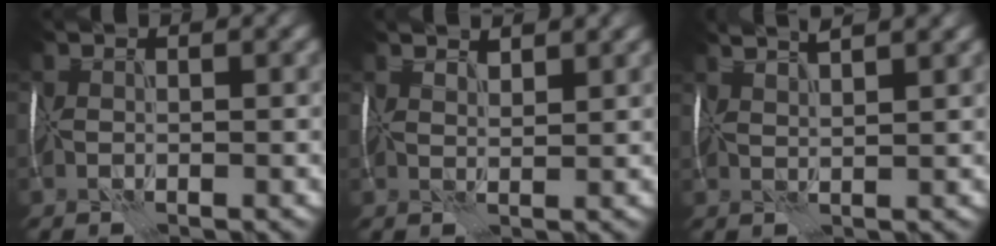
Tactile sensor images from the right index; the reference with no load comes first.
{"total": 2.3, "force": [2.2, 0.4, 0.6], "torque": [-0.011, 0.006, 0.042]}
{"total": 4.2, "force": [3.5, 0.8, 2.3], "torque": [-0.025, 0.027, 0.038]}